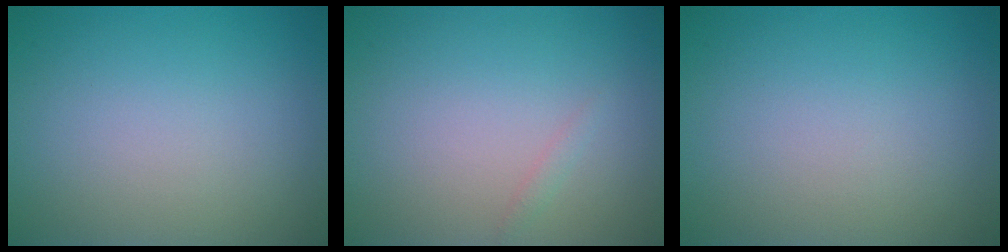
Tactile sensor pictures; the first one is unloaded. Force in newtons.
{"total": 0.6, "press": 0.6, "slide": 0.1}
{"total": 0.0}